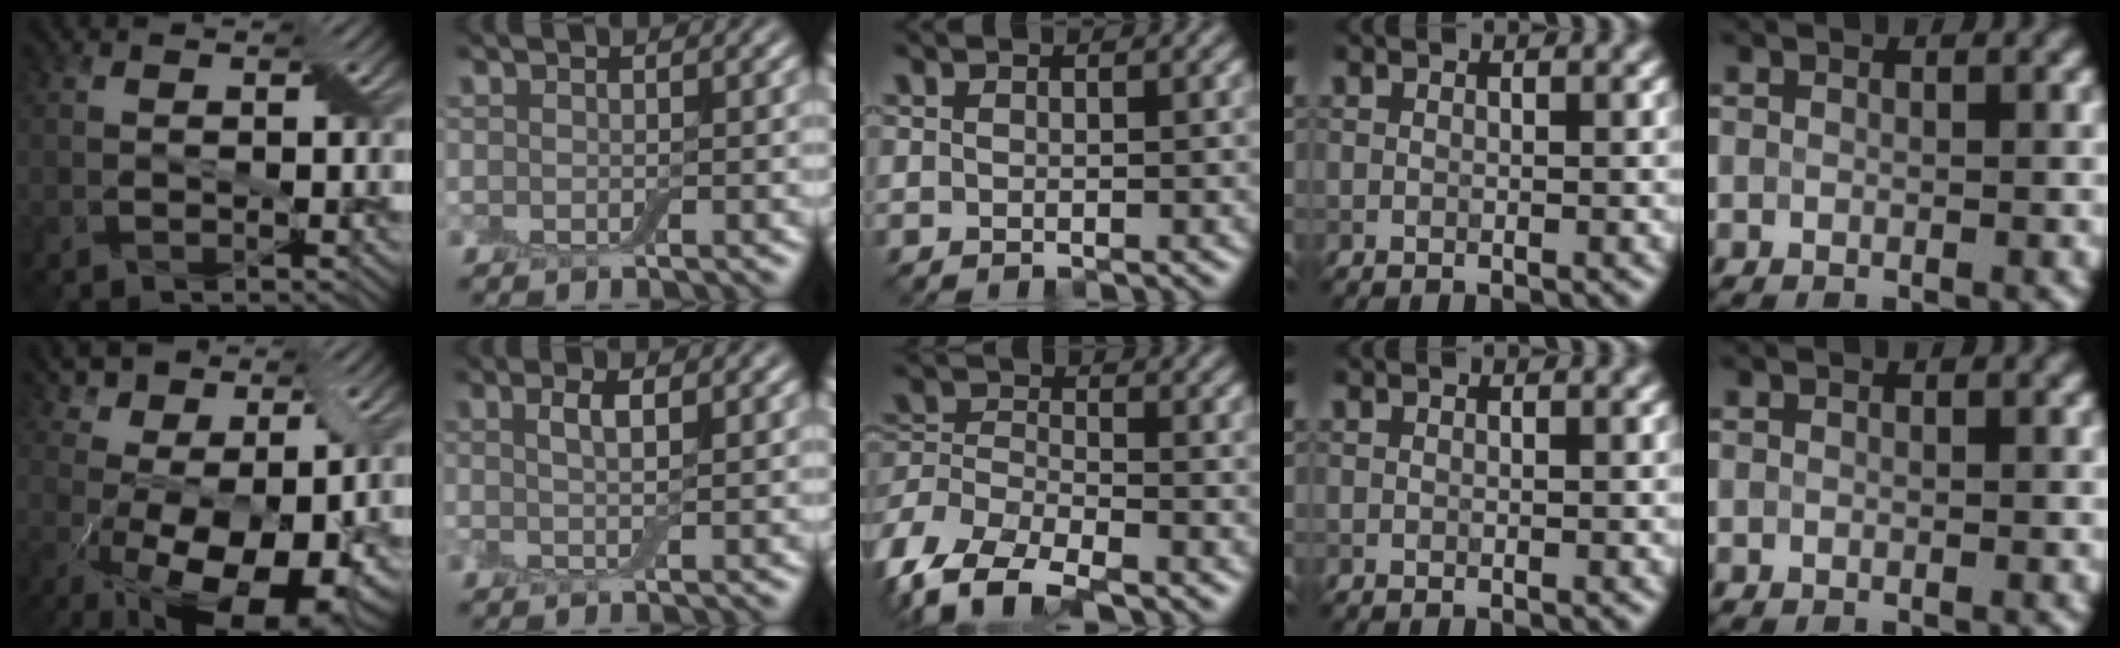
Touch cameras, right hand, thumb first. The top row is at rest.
{"thumb": {"total": 15.2, "force": [1.6, 8.6, 12.4], "torque": [-0.217, -0.014, 0.055]}, "index": {"total": 2.1, "force": [0.6, 0.5, 1.9], "torque": [-0.036, -0.002, 0.009]}, "middle": {"total": 7.9, "force": [-5.5, 3.7, 4.3], "torque": [-0.083, -0.008, -0.109]}}